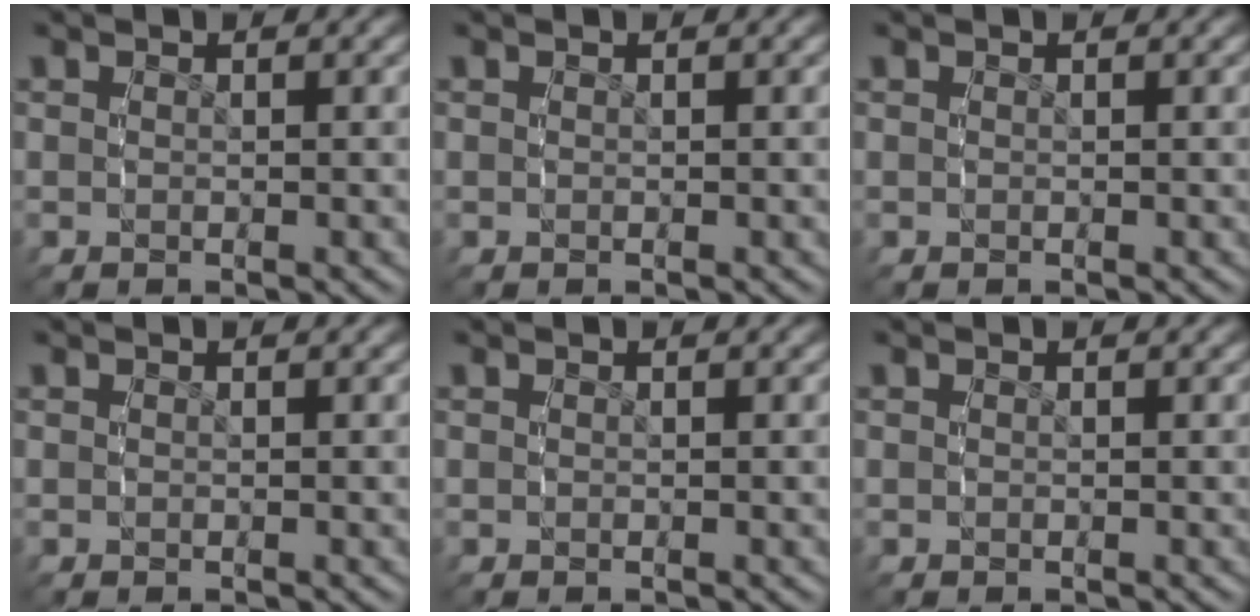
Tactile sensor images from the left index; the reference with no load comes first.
{"total": 0.0}
{"total": 0.0}
{"total": 0.0}
{"total": 0.0}
{"total": 0.0}